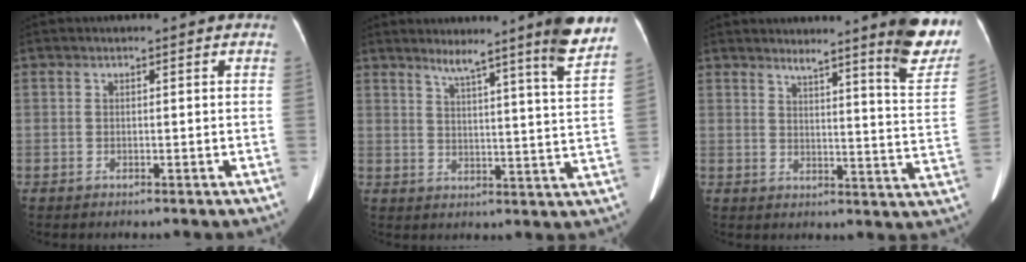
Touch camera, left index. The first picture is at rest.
{"total": 11.3, "force": [9.2, -2.1, 6.2], "torque": [-0.086, -0.029, 0.111]}
{"total": 12.5, "force": [10.1, -0.2, 7.3], "torque": [-0.072, -0.042, 0.109]}